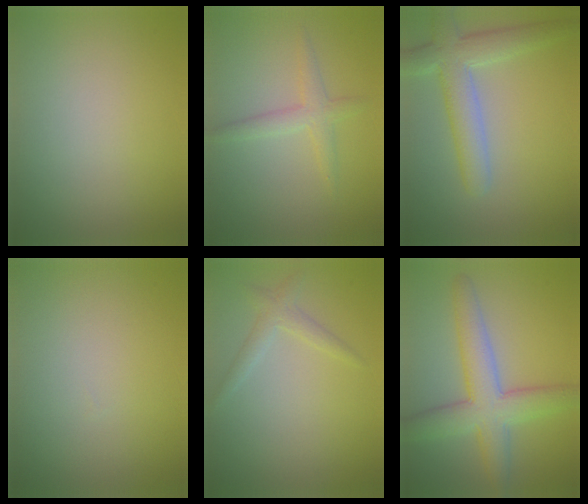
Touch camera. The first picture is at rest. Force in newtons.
{"total": 2.2, "press": 2.2, "slide": 0.1}
{"total": 5.1, "press": 5.0, "slide": 0.5}
{"total": 0.0}
{"total": 1.7, "press": 1.7, "slide": 0.1}
{"total": 6.3, "press": 6.2, "slide": 0.4}